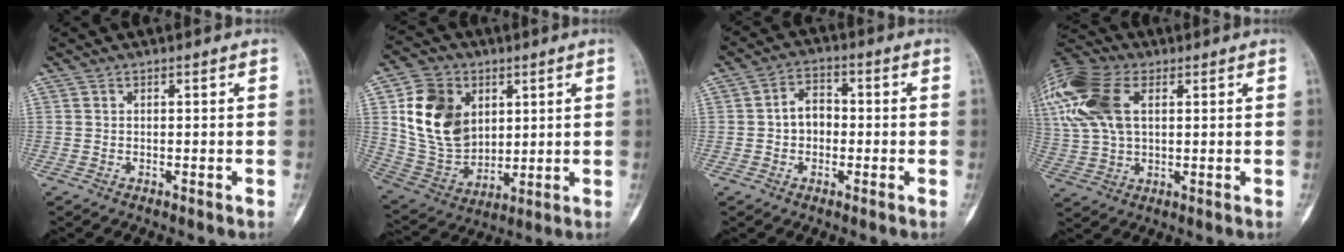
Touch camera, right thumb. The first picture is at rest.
{"total": 16.8, "force": [4.5, 12.7, 10.1], "torque": [-0.155, -0.016, 0.098]}
{"total": 5.5, "force": [-0.4, 4.2, 3.5], "torque": [-0.036, 0.018, -0.016]}
{"total": 20.4, "force": [6.7, 12.3, 14.9], "torque": [-0.364, 0.024, 0.123]}